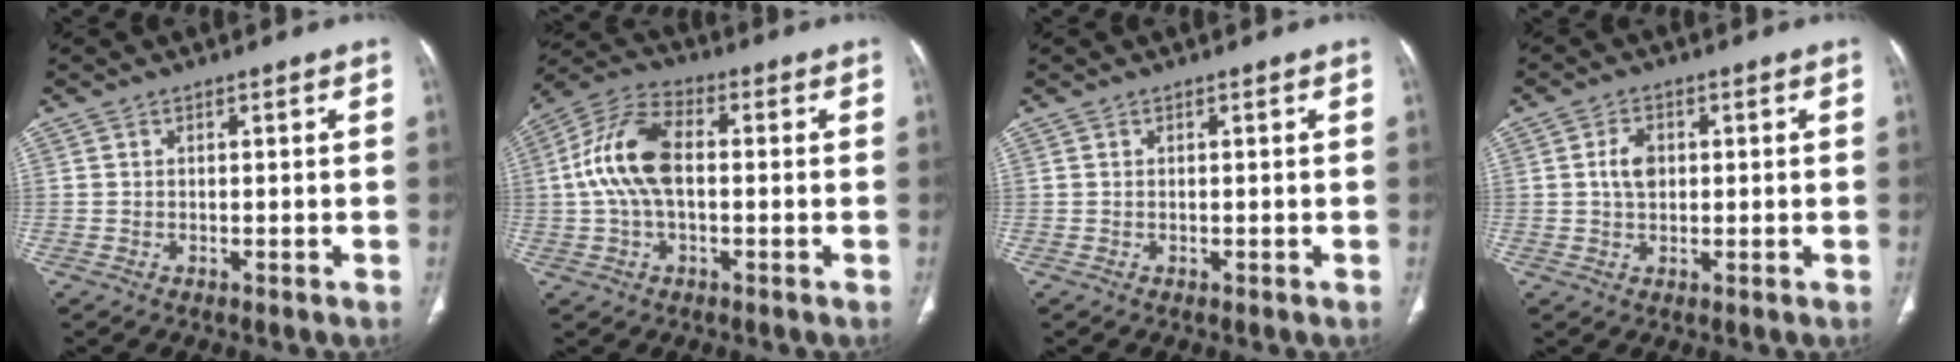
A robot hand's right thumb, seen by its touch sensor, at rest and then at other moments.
{"total": 12.2, "force": [0.2, 6.7, 10.2], "torque": [-0.211, 0.033, -0.003]}
{"total": 0.0}
{"total": 4.1, "force": [0.5, 2.8, 3.0], "torque": [-0.054, 0.004, 0.007]}